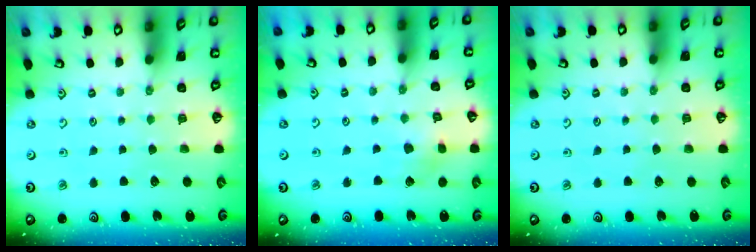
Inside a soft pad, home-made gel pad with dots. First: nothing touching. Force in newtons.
{"total": 4.8, "press": 4.8, "slide": 0.4}
{"total": 0.0}